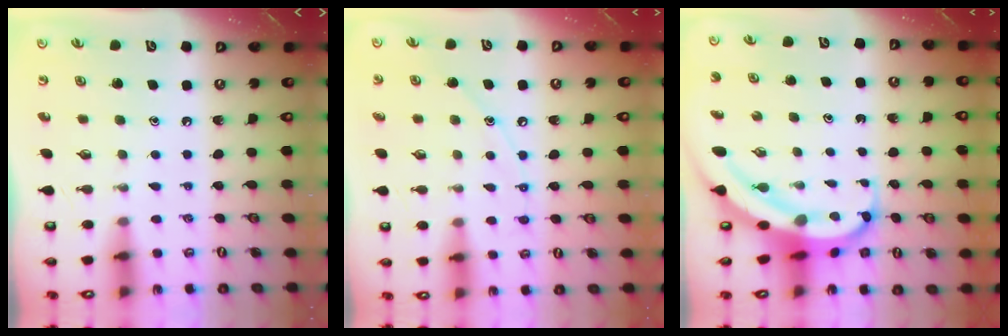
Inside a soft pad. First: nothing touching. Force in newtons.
{"total": 7.2, "press": 7.2, "slide": 0.7}
{"total": 8.9, "press": 8.8, "slide": 0.9}